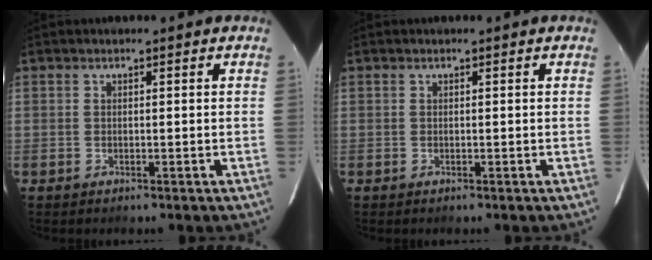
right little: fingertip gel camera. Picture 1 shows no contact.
{"total": 0.0}